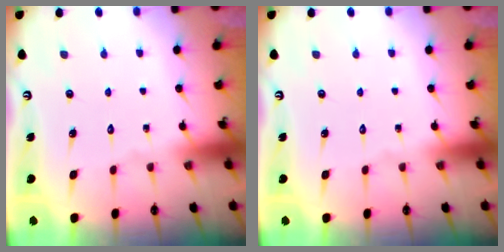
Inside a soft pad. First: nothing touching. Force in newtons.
{"total": 0.0}